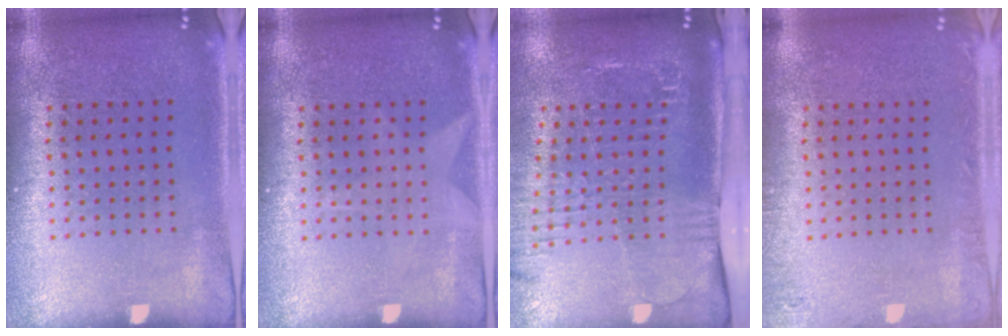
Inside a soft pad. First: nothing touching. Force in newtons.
{"total": 1.0, "press": 1.0, "slide": 0.1}
{"total": 2.5, "press": 2.1, "slide": 1.3}
{"total": 1.4, "press": 1.4, "slide": 0.1}